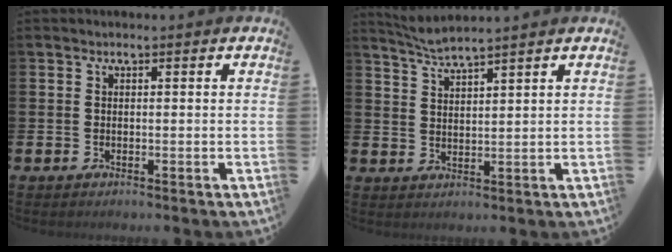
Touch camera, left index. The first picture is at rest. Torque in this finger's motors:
{"motor_torque": [0.24, -0.21, -0.14, 0.00]}